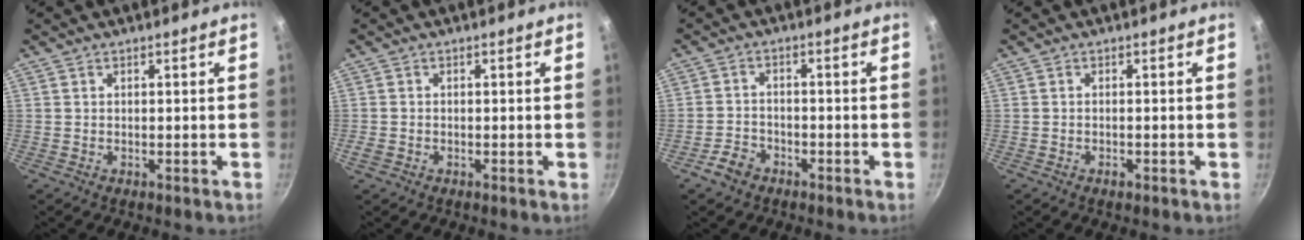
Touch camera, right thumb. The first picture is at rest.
{"total": 1.6, "force": [-0.7, 1.2, 0.8], "torque": [-0.015, 0.001, -0.014]}
{"total": 4.1, "force": [-2.7, 2.7, 1.5], "torque": [-0.023, 0.029, -0.049]}
{"total": 1.0, "force": [-0.6, 0.4, 0.7], "torque": [-0.014, 0.003, -0.012]}